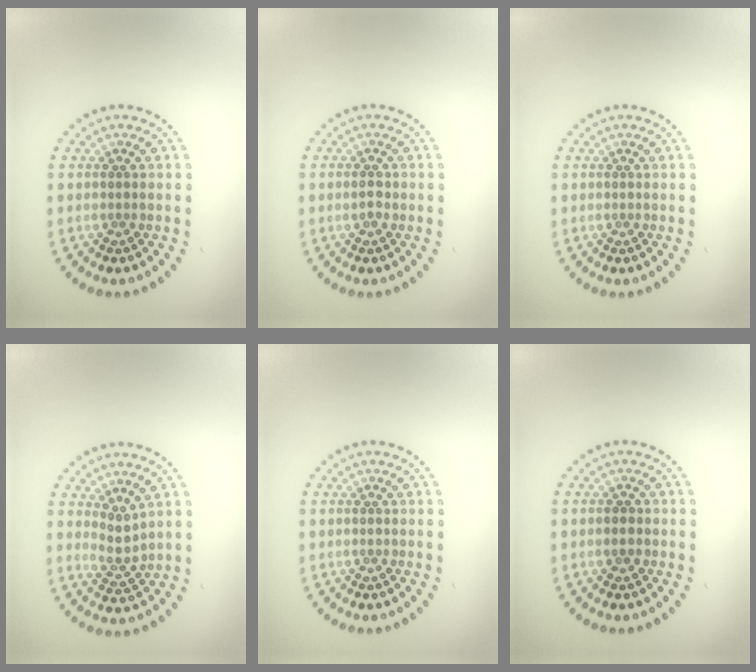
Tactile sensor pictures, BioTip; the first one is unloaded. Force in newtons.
{"total": 1.0, "press": 1.0, "slide": 0.2}
{"total": 0.0}
{"total": 2.1, "press": 1.7, "slide": 1.3}
{"total": 0.0}
{"total": 1.2, "press": 1.1, "slide": 0.4}